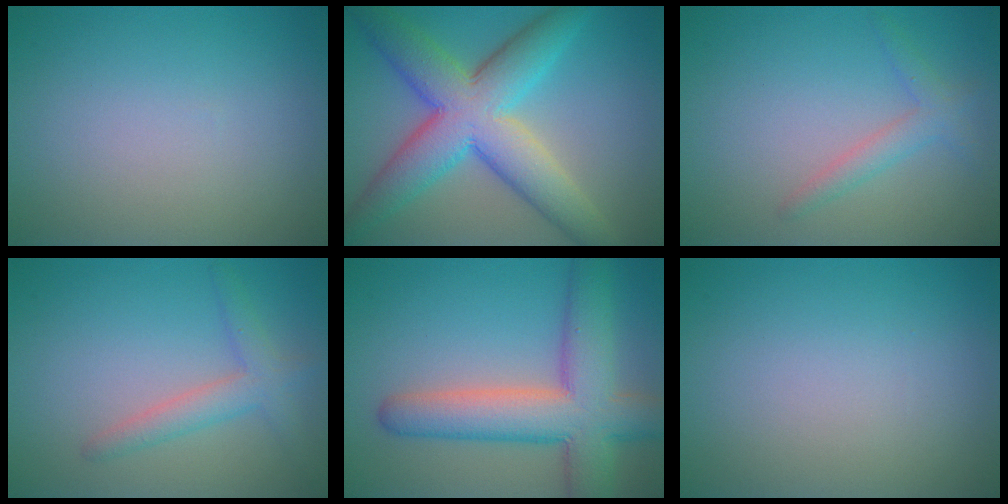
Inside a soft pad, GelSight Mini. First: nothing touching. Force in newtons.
{"total": 9.9, "press": 9.9, "slide": 0.1}
{"total": 2.0, "press": 2.0, "slide": 0.1}
{"total": 2.7, "press": 2.7, "slide": 0.3}
{"total": 8.7, "press": 8.7, "slide": 0.3}
{"total": 0.0}